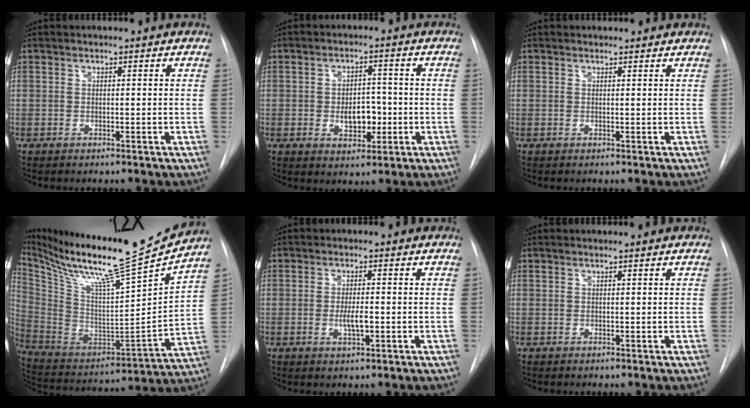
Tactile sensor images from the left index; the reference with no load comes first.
{"total": 5.5, "force": [-1.7, 3.3, 4.0], "torque": [-0.056, 0.001, -0.021]}
{"total": 1.4, "force": [1.3, 0.6, 0.2], "torque": [-0.006, 0.007, 0.008]}
{"total": 26.3, "force": [22.1, -0.1, 14.2], "torque": [-0.269, -0.064, 0.359]}
{"total": 3.1, "force": [-1.3, 0.7, 2.7], "torque": [-0.050, -0.006, -0.020]}
{"total": 0.0}